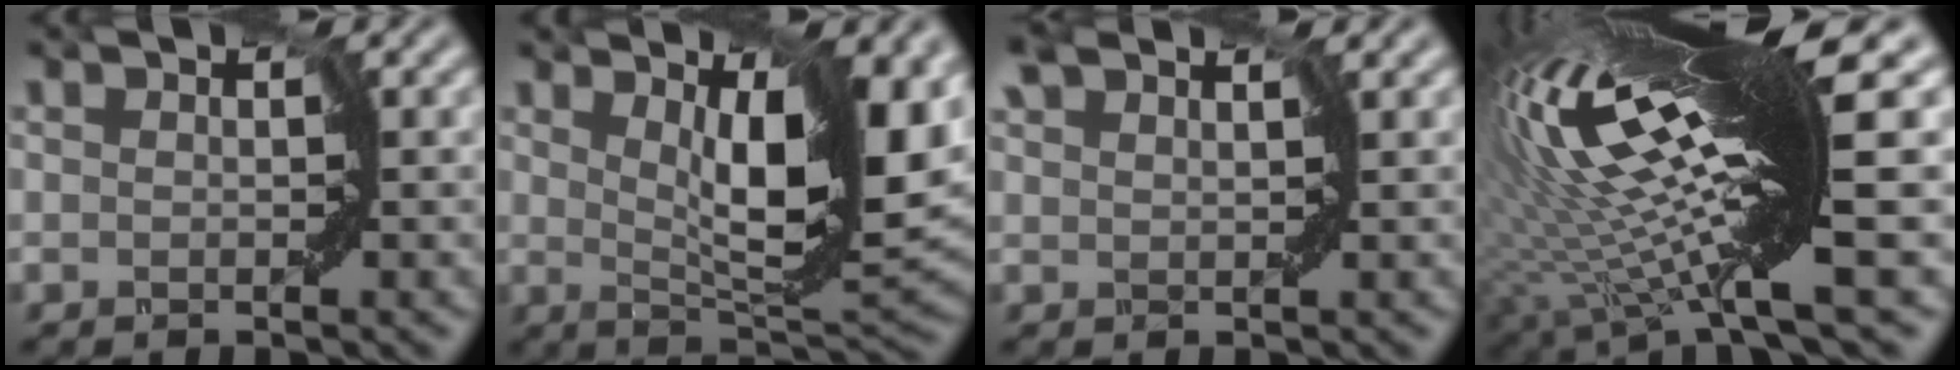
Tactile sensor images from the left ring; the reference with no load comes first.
{"total": 9.4, "force": [2.0, 2.6, 8.8], "torque": [-0.141, -0.012, 0.037]}
{"total": 1.3, "force": [1.2, 0.2, 0.5], "torque": [-0.010, 0.002, 0.018]}
{"total": 16.1, "force": [4.6, 2.2, 15.2], "torque": [-0.283, 0.009, 0.093]}